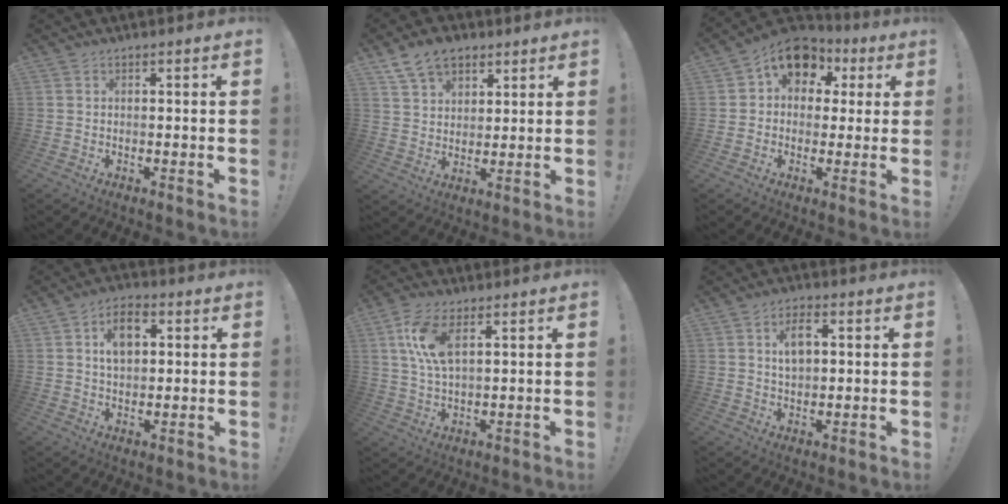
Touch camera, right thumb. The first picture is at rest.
{"total": 10.4, "force": [6.6, 6.6, 4.4], "torque": [-0.071, -0.030, 0.127]}
{"total": 11.6, "force": [5.2, 8.5, 5.8], "torque": [-0.082, -0.022, 0.100]}
{"total": 8.6, "force": [2.6, 5.7, 6.0], "torque": [-0.083, 0.004, 0.043]}
{"total": 9.7, "force": [3.6, 4.2, 8.0], "torque": [-0.167, -0.009, 0.062]}
{"total": 6.9, "force": [1.8, 4.3, 5.2], "torque": [-0.073, 0.003, 0.027]}